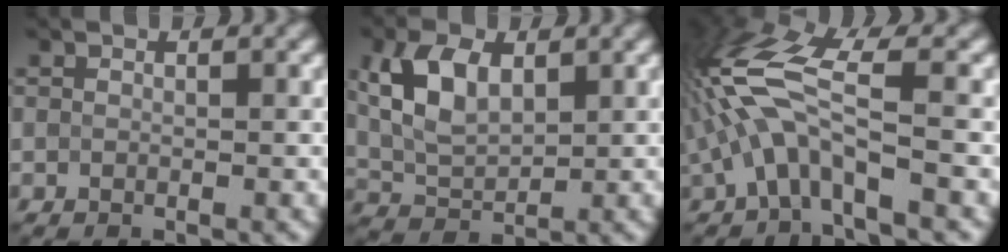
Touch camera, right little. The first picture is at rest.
{"total": 5.9, "force": [1.8, 3.5, 4.4], "torque": [-0.098, 0.008, 0.032]}
{"total": 6.3, "force": [-1.7, 1.9, 5.7], "torque": [-0.131, 0.020, -0.039]}